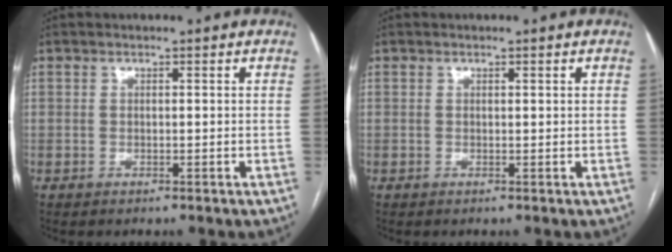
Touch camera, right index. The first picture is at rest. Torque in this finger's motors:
{"motor_torque": [-0.19, -0.01, 0.03, 0.01]}